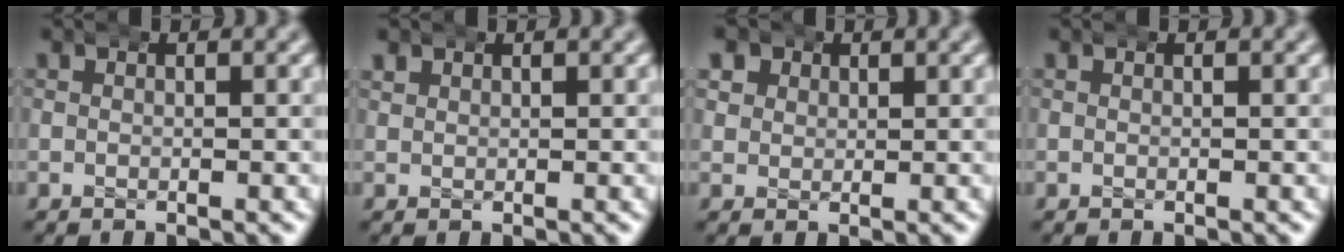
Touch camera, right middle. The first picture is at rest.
{"total": 1.0, "force": [0.9, 0.3, 0.0], "torque": [0.002, 0.001, 0.018]}
{"total": 3.3, "force": [1.4, 2.8, 1.0], "torque": [-0.023, -0.005, 0.025]}
{"total": 0.0}